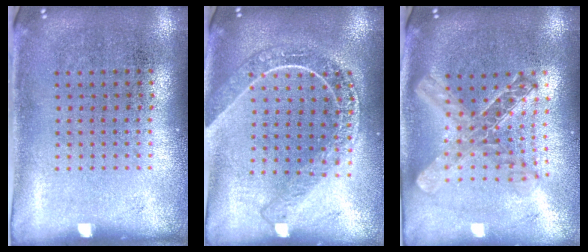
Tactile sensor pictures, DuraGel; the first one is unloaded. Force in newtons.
{"total": 2.0, "press": 1.7, "slide": 1.0}
{"total": 2.1, "press": 1.8, "slide": 1.1}